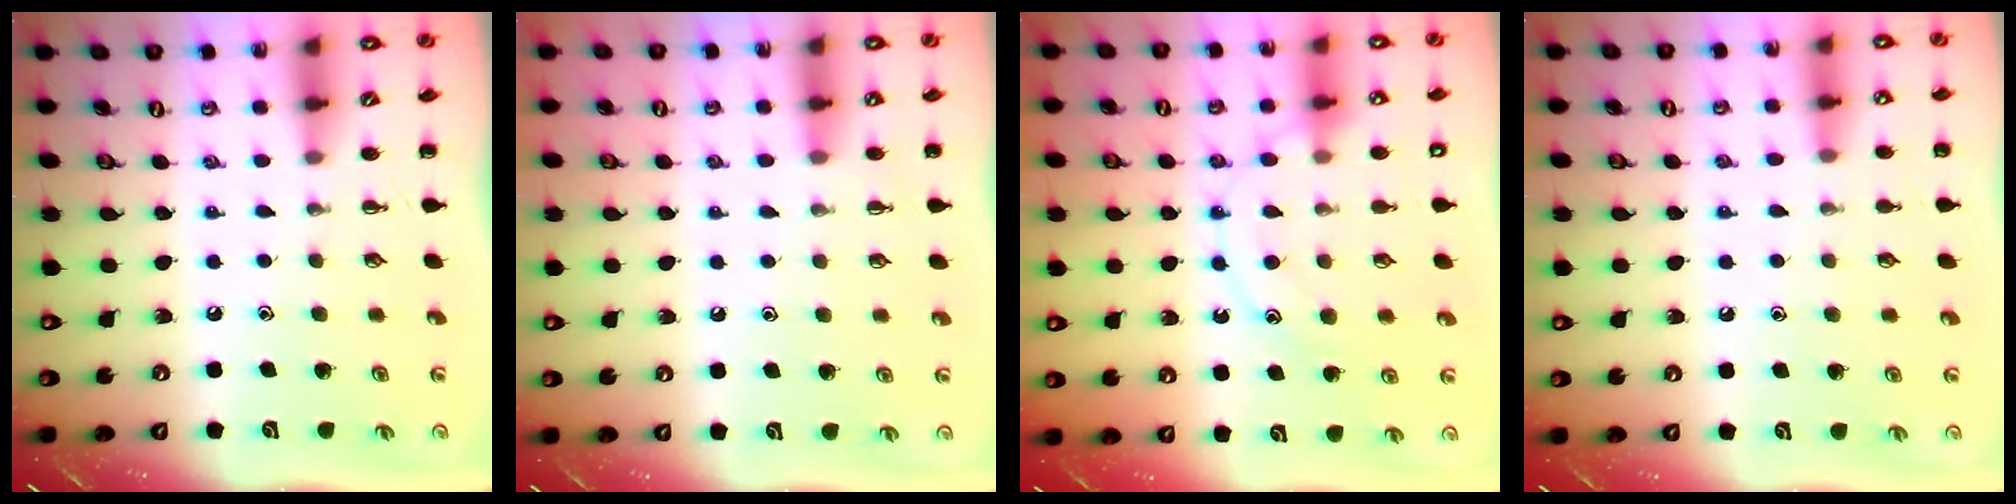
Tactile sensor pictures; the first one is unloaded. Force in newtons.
{"total": 3.9, "press": 3.7, "slide": 1.2}
{"total": 12.9, "press": 12.9, "slide": 0.6}
{"total": 8.1, "press": 7.8, "slide": 2.2}